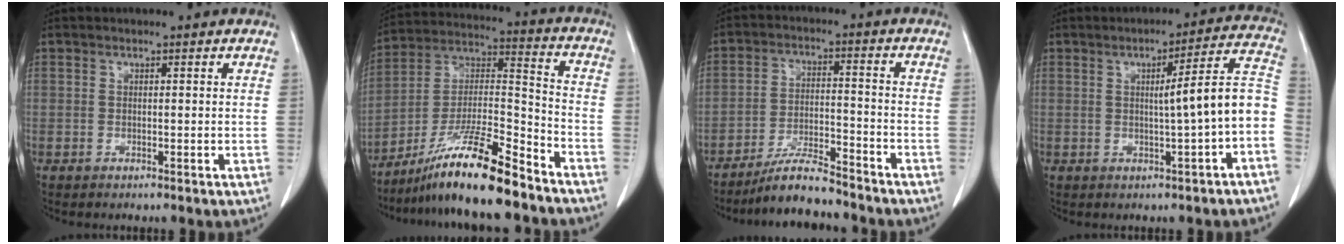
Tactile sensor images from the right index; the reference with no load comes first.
{"total": 16.0, "force": [-12.2, 0.8, 10.4], "torque": [-0.193, -0.005, -0.216]}
{"total": 8.3, "force": [-7.5, 1.0, 3.4], "torque": [-0.063, -0.006, -0.133]}
{"total": 9.2, "force": [-1.3, -0.2, 9.1], "torque": [-0.113, 0.024, -0.021]}